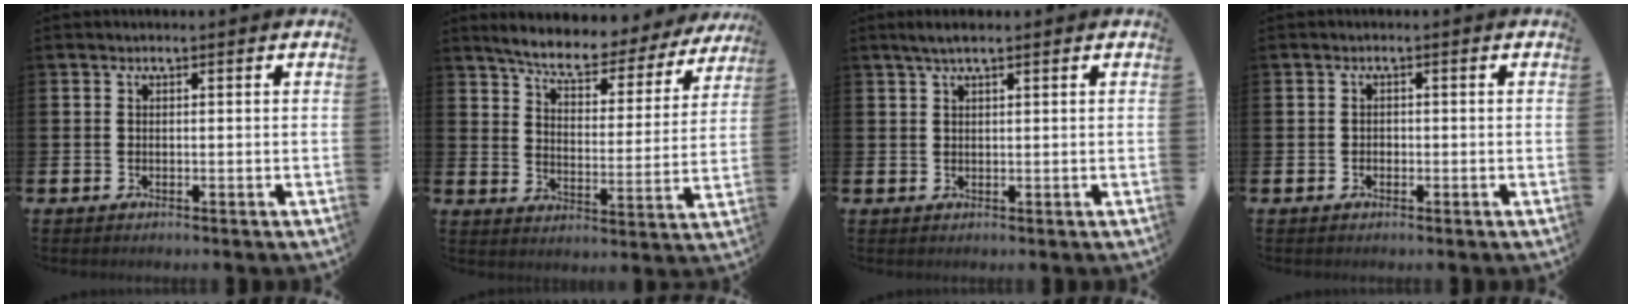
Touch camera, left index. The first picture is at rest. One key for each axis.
{"total": 6.9, "fx": 6.4, "fy": 1.3, "fz": 2.3, "tx": -0.069, "ty": -0.050, "tz": 0.106}
{"total": 2.3, "fx": 1.6, "fy": 0.4, "fz": 1.7, "tx": -0.029, "ty": 0.003, "tz": 0.026}
{"total": 0.8, "fx": -0.5, "fy": 0.7, "fz": 0.2, "tx": -0.010, "ty": 0.005, "tz": -0.009}